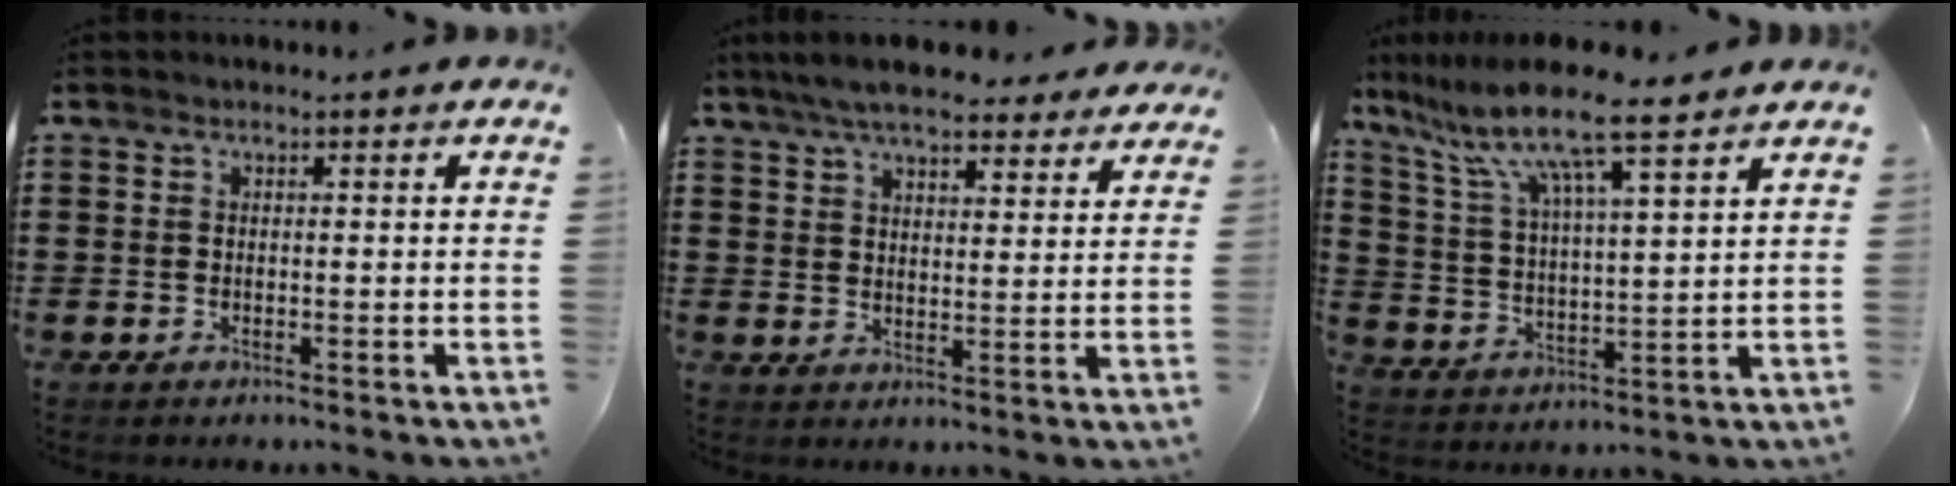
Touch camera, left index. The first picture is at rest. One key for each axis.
{"total": 7.3, "fx": 6.5, "fy": 1.5, "fz": 2.9, "tx": -0.079, "ty": -0.010, "tz": 0.120}
{"total": 10.5, "fx": 8.4, "fy": 1.0, "fz": 6.2, "tx": -0.149, "ty": -0.036, "tz": 0.142}